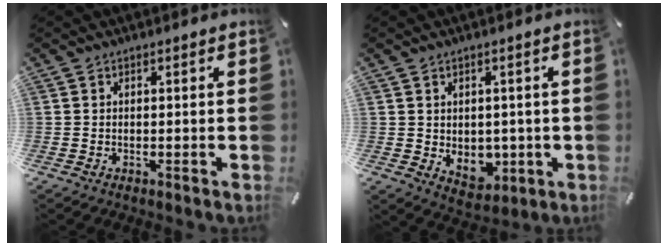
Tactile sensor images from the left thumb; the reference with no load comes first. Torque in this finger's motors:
{"motor_torque": [0.11, 0.13, 0.12, -0.05, 0.00]}